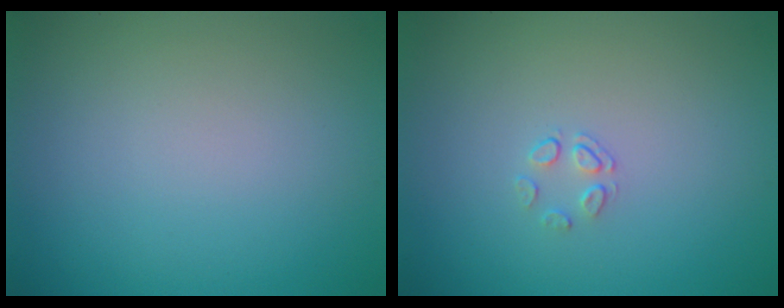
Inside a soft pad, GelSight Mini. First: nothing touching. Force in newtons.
{"total": 1.1, "press": 0.5, "slide": 1.0}